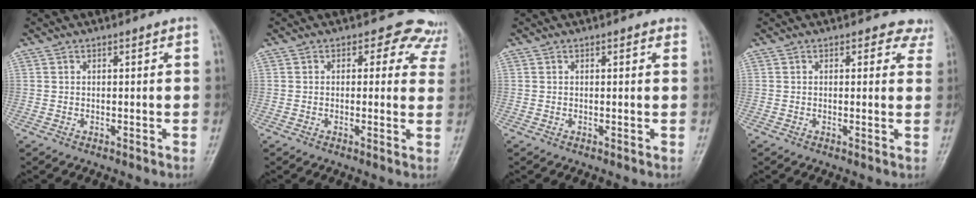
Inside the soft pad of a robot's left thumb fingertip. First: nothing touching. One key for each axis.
{"total": 7.6, "fx": 5.4, "fy": 4.9, "fz": 2.0, "tx": 0.026, "ty": -0.015, "tz": 0.031}
{"total": 1.0, "fx": 0.6, "fy": 0.5, "fz": 0.6, "tx": -0.005, "ty": -0.001, "tz": 0.003}
{"total": 3.8, "fx": 3.0, "fy": 2.2, "fz": 0.7, "tx": 0.025, "ty": -0.014, "tz": 0.013}